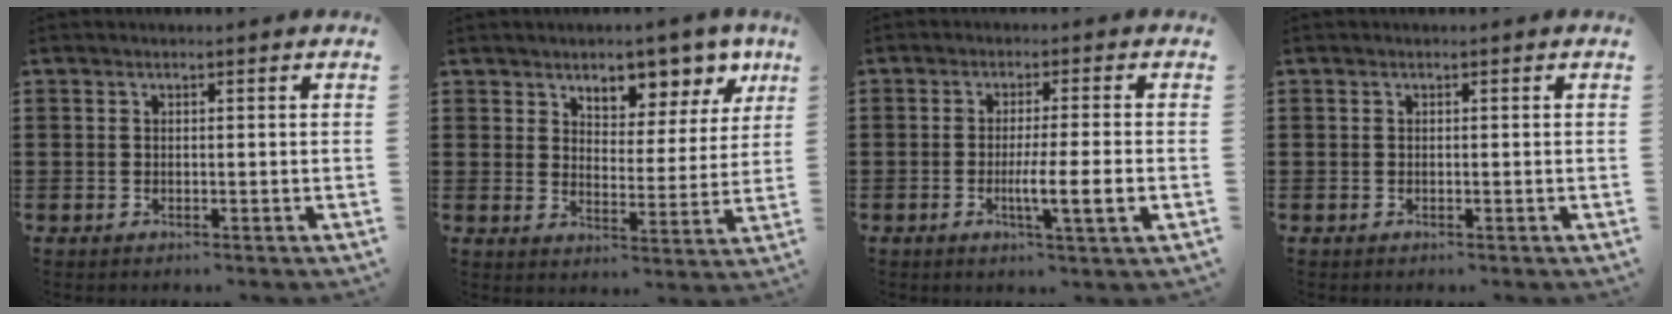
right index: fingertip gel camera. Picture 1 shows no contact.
{"total": 6.7, "force": [5.8, 2.8, 1.9], "torque": [-0.043, -0.033, 0.099]}
{"total": 5.5, "force": [-1.4, -0.1, 5.3], "torque": [-0.089, -0.013, -0.024]}
{"total": 0.0}